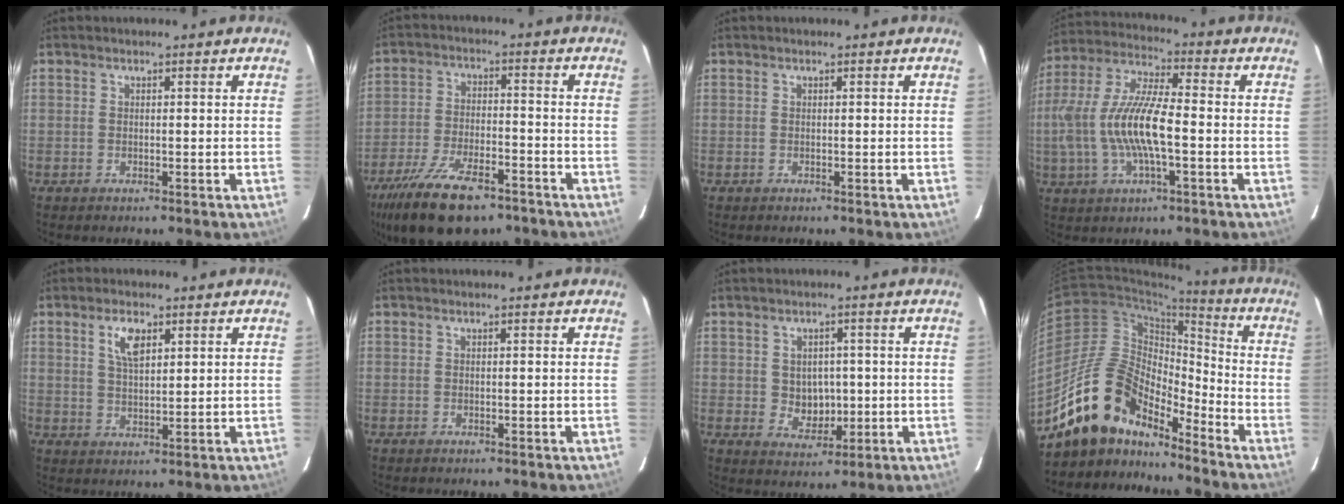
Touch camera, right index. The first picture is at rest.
{"total": 17.4, "force": [-12.2, 6.9, 10.4], "torque": [-0.224, -0.034, -0.205]}
{"total": 0.0}
{"total": 15.2, "force": [-2.3, 4.4, 14.3], "torque": [-0.290, 0.002, -0.044]}
{"total": 5.1, "force": [2.4, 2.3, 3.8], "torque": [-0.068, 0.007, 0.047]}
{"total": 0.0}
{"total": 5.1, "force": [0.0, 4.6, 2.4], "torque": [-0.042, 0.003, 0.012]}
{"total": 16.0, "force": [-13.4, 6.5, 5.9], "torque": [-0.112, 0.020, -0.243]}